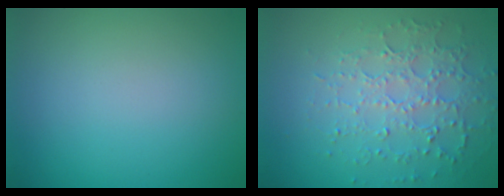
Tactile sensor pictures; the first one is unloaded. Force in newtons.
{"total": 4.9, "press": 3.5, "slide": 3.4}